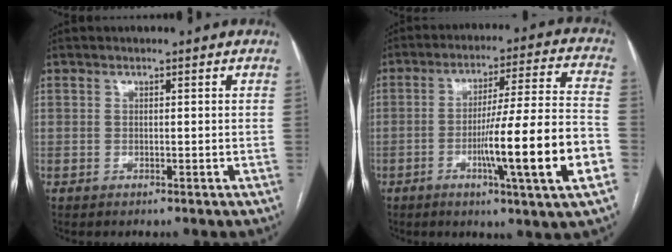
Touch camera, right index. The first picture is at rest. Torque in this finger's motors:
{"motor_torque": [2.14, 0.00, 1.05, 0.21]}